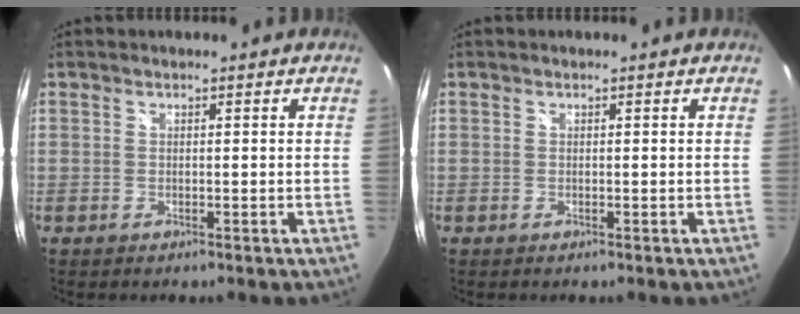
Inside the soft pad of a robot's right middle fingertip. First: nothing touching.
{"total": 0.0}